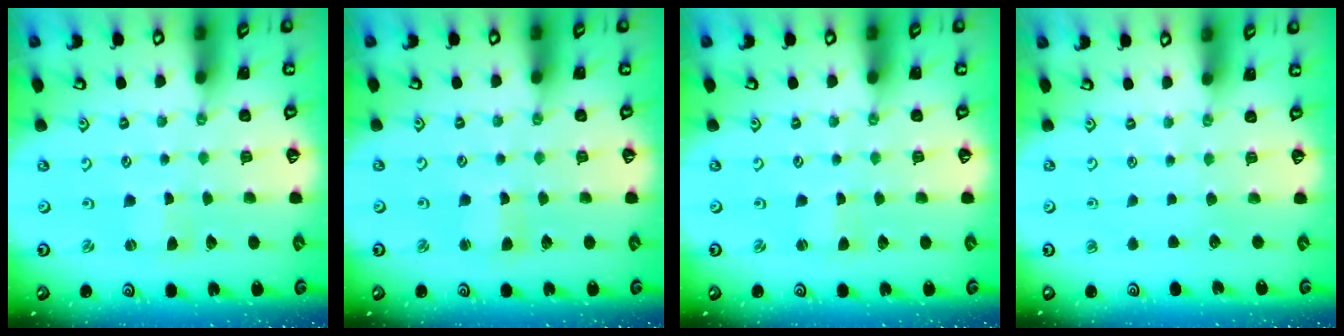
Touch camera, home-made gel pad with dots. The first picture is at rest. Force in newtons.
{"total": 1.8, "press": 1.8, "slide": 0.3}
{"total": 0.5, "press": 0.5, "slide": 0.1}
{"total": 0.0}